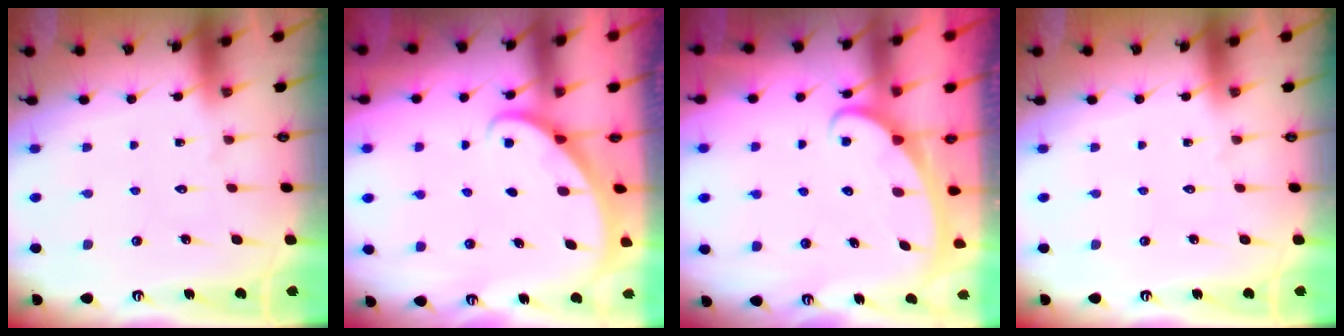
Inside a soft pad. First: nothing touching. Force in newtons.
{"total": 1.9, "press": 1.9, "slide": 0.1}
{"total": 2.5, "press": 2.5, "slide": 0.4}
{"total": 0.0}